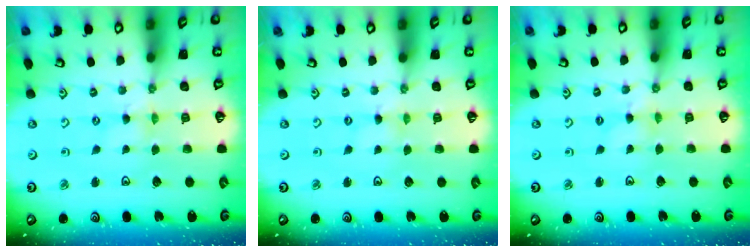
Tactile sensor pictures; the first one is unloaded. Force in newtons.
{"total": 0.0}
{"total": 1.1, "press": 1.0, "slide": 0.2}